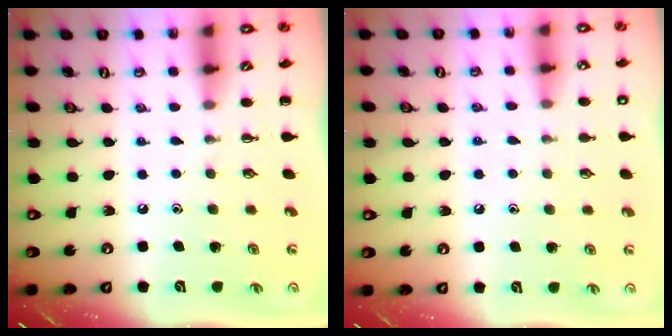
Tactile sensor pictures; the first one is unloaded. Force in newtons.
{"total": 7.9, "press": 7.5, "slide": 2.5}